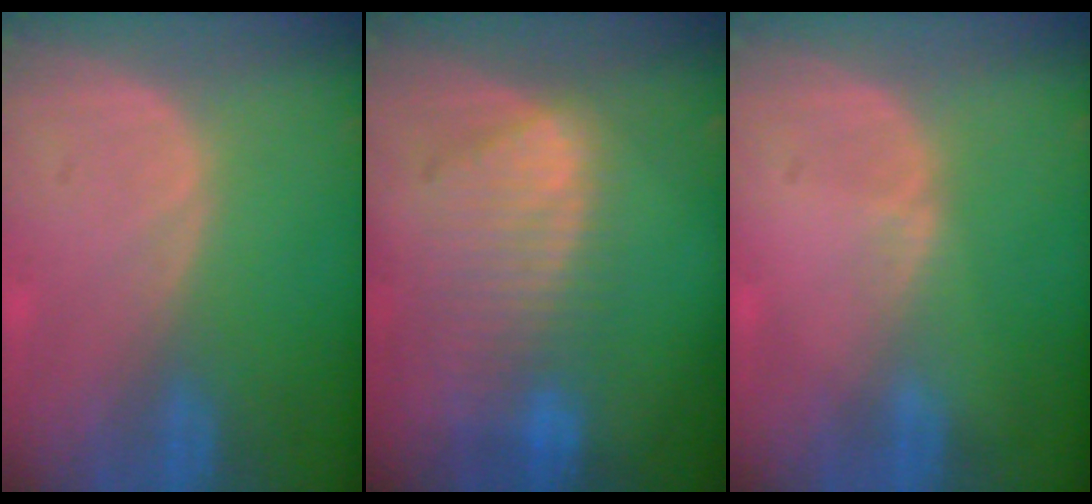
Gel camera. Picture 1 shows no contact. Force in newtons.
{"total": 8.4, "press": 7.7, "slide": 3.5}
{"total": 0.5, "press": 0.5, "slide": 0.2}